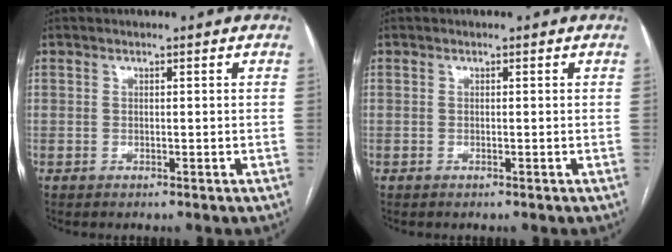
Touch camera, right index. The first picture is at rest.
{"total": 0.0}